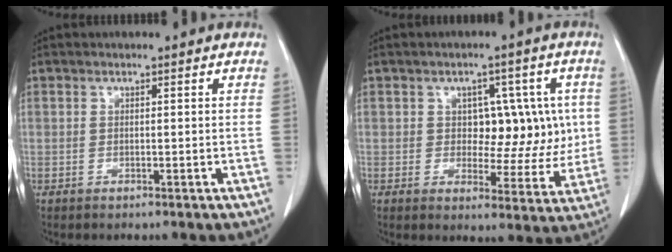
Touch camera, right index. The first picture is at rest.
{"total": 8.5, "force": [1.1, 5.5, 6.4], "torque": [-0.063, 0.017, 0.023]}